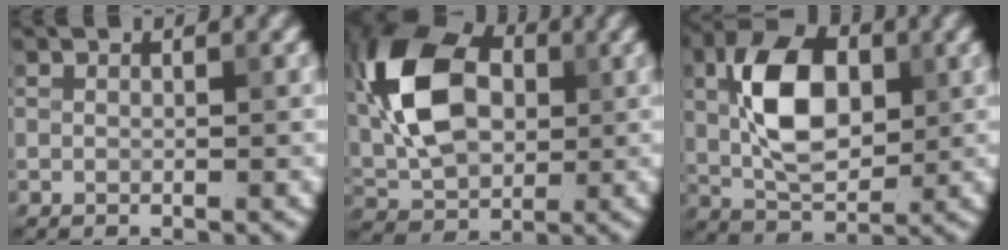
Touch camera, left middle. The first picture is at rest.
{"total": 11.1, "force": [1.8, 7.1, 8.3], "torque": [-0.180, 0.018, 0.021]}
{"total": 8.7, "force": [1.1, 5.0, 7.1], "torque": [-0.132, 0.011, 0.014]}